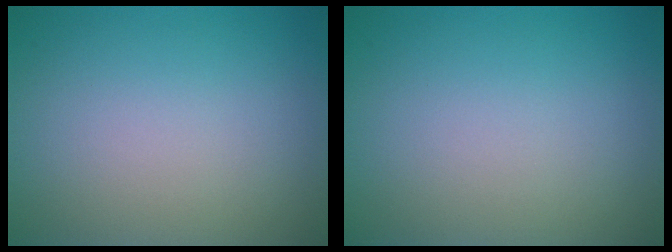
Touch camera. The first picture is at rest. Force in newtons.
{"total": 0.0}